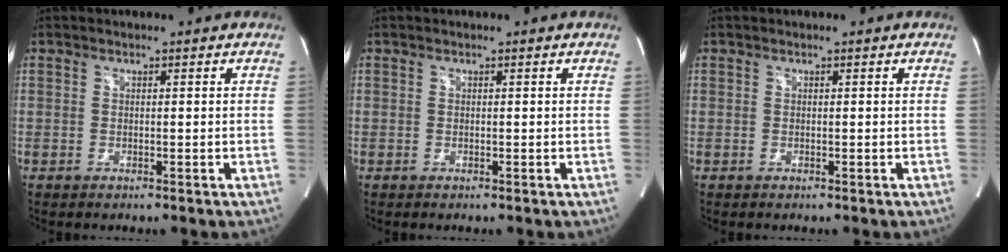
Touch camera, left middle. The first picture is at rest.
{"total": 0.0}
{"total": 0.0}